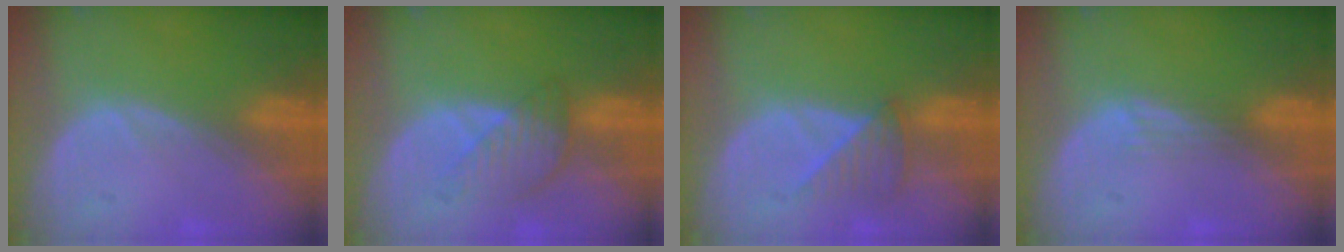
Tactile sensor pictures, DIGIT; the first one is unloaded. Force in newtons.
{"total": 4.5, "press": 4.1, "slide": 2.0}
{"total": 3.5, "press": 3.5, "slide": 0.4}
{"total": 1.5, "press": 1.2, "slide": 0.9}